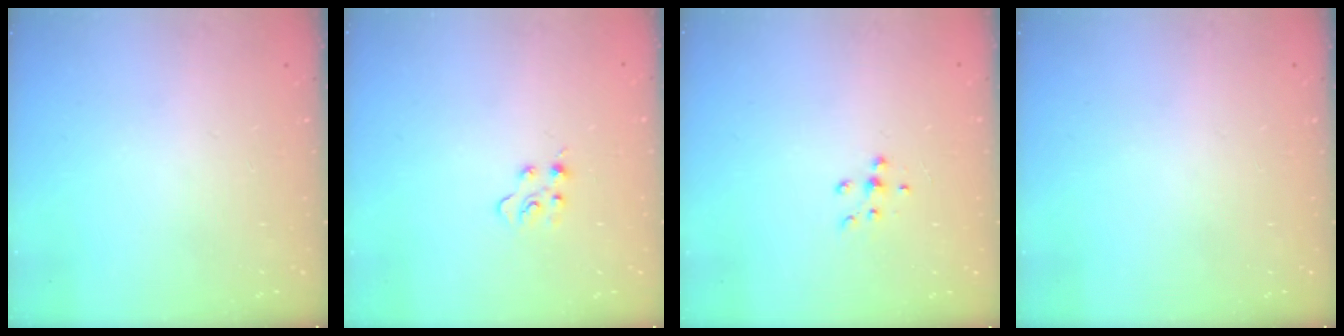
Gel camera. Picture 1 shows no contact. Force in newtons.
{"total": 3.3, "press": 3.3, "slide": 0.4}
{"total": 5.9, "press": 5.8, "slide": 0.8}
{"total": 0.0}